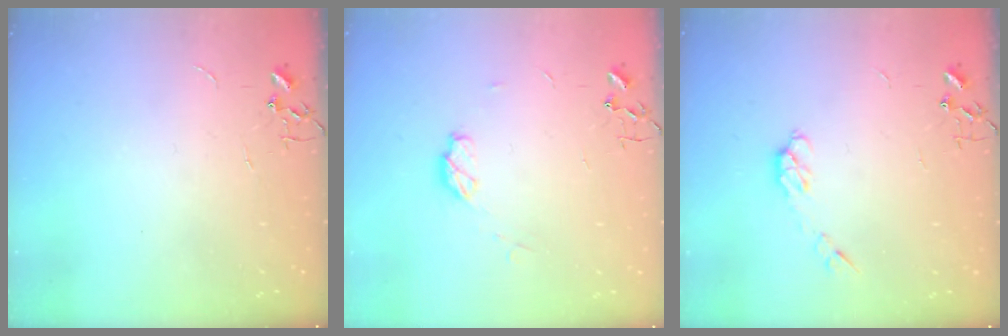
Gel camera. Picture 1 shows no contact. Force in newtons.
{"total": 6.3, "press": 6.2, "slide": 0.5}
{"total": 4.5, "press": 4.5, "slide": 0.7}